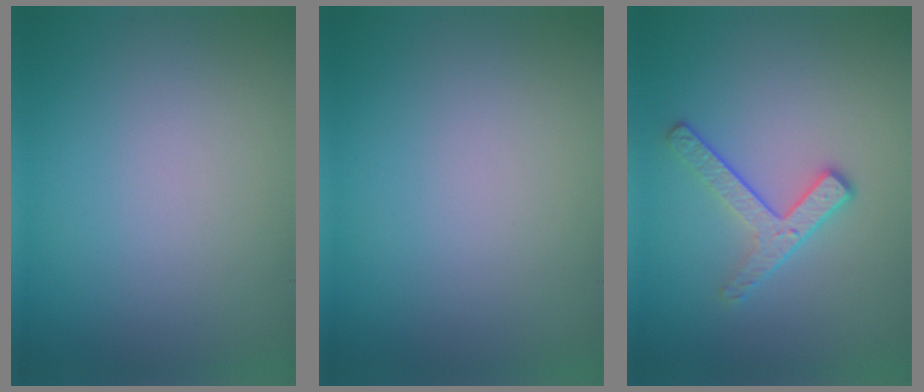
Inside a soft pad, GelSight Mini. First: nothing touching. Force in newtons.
{"total": 0.0}
{"total": 2.9, "press": 2.4, "slide": 1.6}